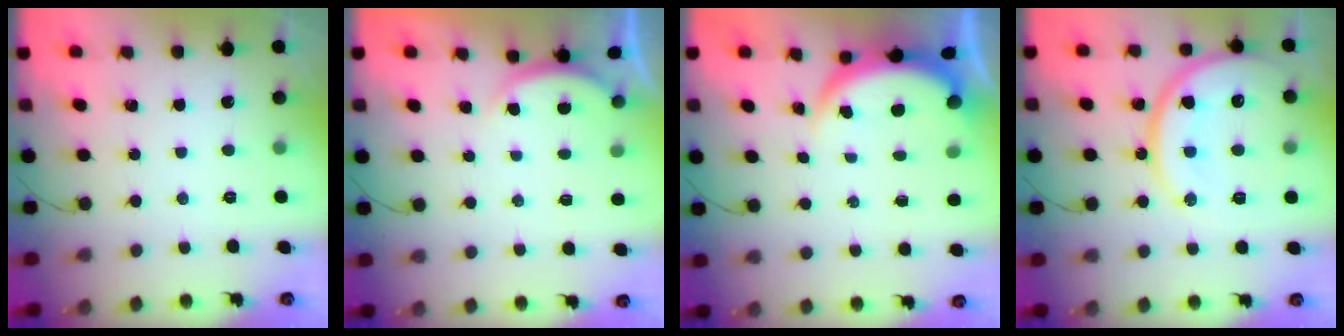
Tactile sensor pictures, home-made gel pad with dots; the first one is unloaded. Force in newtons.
{"total": 2.5, "press": 2.4, "slide": 0.6}
{"total": 3.8, "press": 3.8, "slide": 0.1}
{"total": 17.8, "press": 17.7, "slide": 1.4}